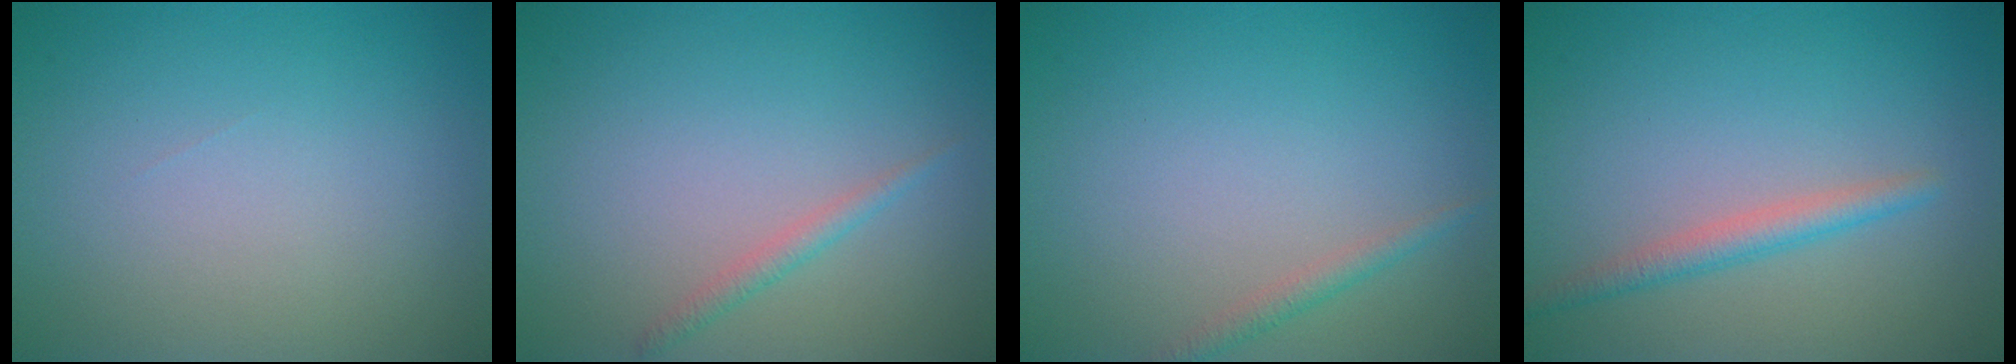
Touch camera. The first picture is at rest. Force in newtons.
{"total": 1.2, "press": 1.2, "slide": 0.0}
{"total": 1.2, "press": 1.2, "slide": 0.0}
{"total": 2.1, "press": 2.1, "slide": 0.1}